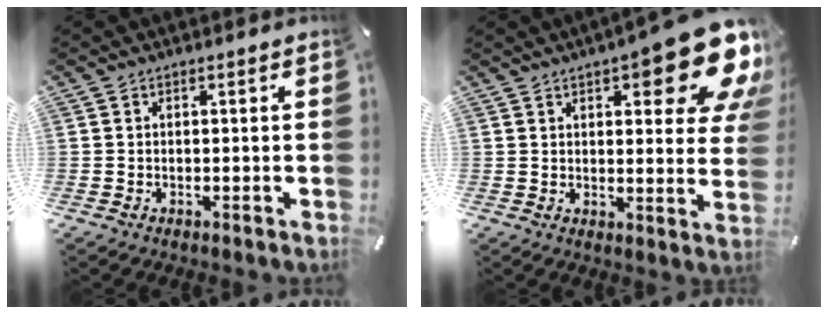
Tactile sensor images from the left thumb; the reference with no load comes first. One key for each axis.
{"total": 18.2, "fx": 10.1, "fy": 5.8, "fz": 14.0, "tx": -0.181, "ty": -0.067, "tz": 0.160}